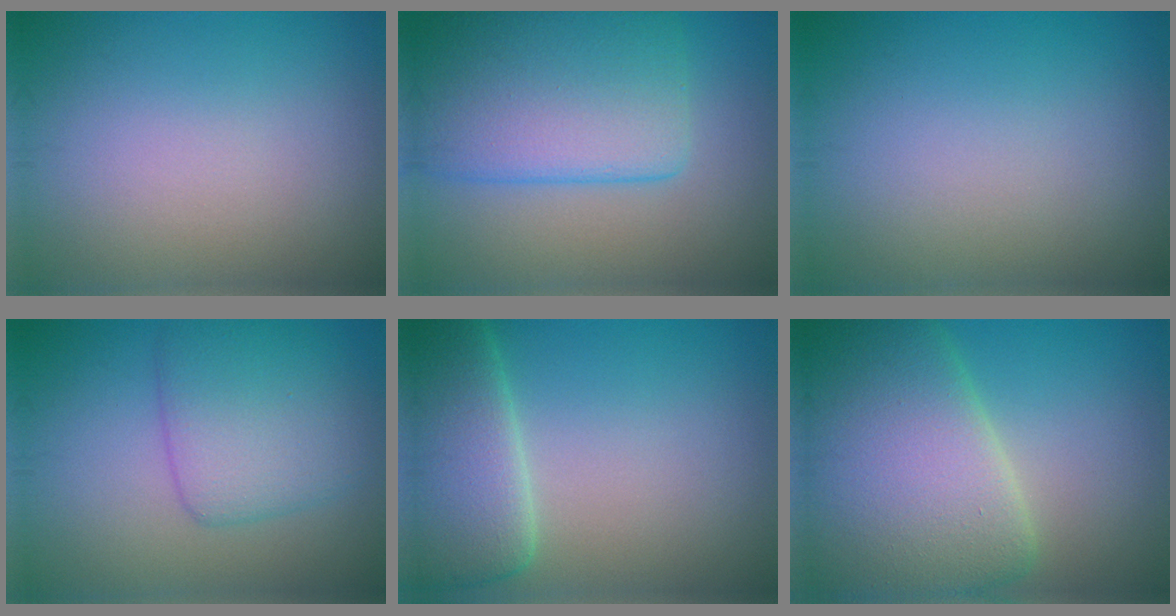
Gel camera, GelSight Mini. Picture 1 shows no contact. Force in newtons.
{"total": 8.7, "press": 8.7, "slide": 0.3}
{"total": 0.0}
{"total": 4.9, "press": 4.9, "slide": 0.2}
{"total": 7.2, "press": 7.1, "slide": 0.3}
{"total": 11.8, "press": 11.7, "slide": 0.5}